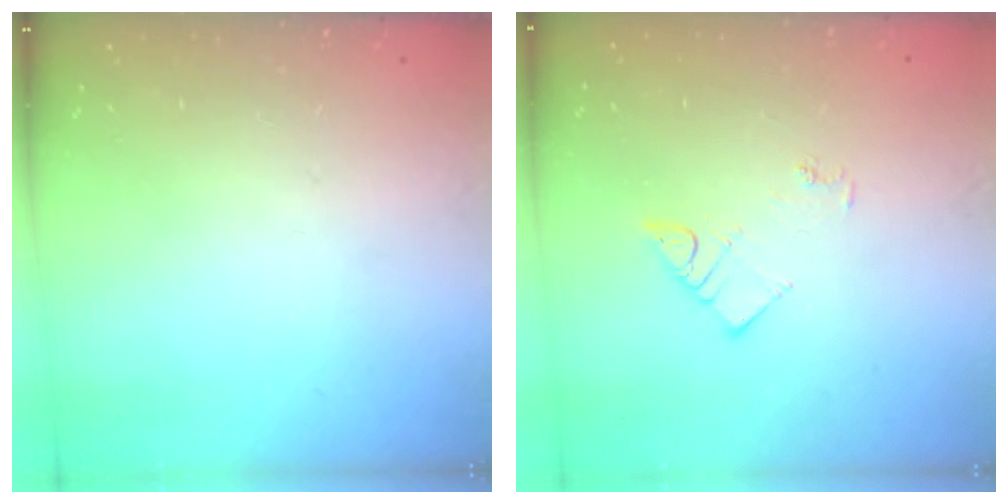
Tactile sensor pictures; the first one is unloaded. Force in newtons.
{"total": 3.8, "press": 3.7, "slide": 0.6}